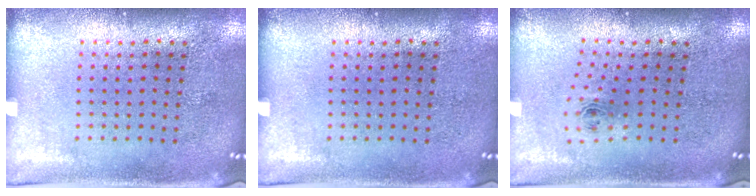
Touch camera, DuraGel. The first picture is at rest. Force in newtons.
{"total": 0.0}
{"total": 0.9, "press": 0.4, "slide": 0.8}